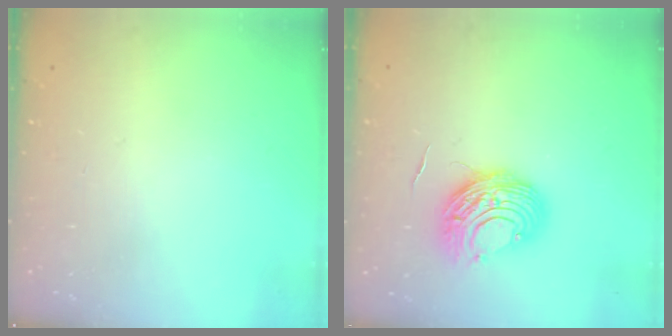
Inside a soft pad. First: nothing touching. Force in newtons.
{"total": 10.1, "press": 10.1, "slide": 0.8}